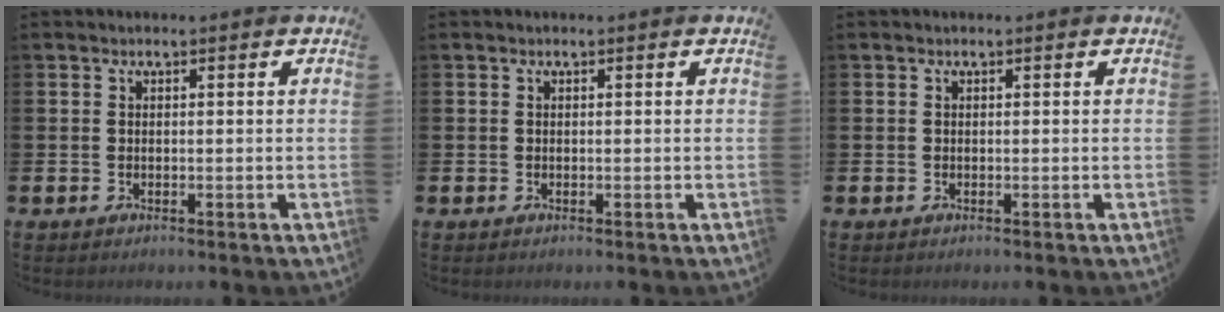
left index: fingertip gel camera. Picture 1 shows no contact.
{"total": 0.0}
{"total": 0.0}